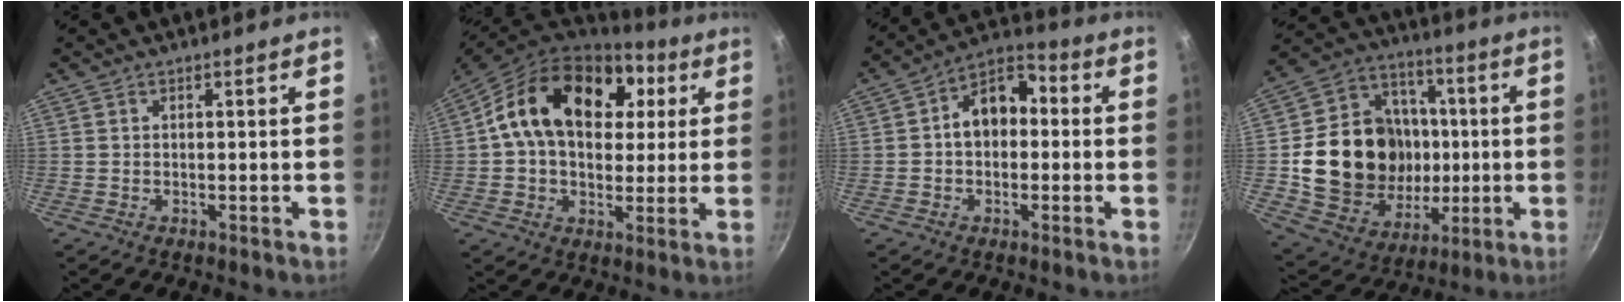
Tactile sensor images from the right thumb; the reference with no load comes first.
{"total": 21.4, "force": [5.6, 15.0, 14.3], "torque": [-0.220, 0.014, 0.081]}
{"total": 10.0, "force": [0.3, 7.2, 6.9], "torque": [-0.062, 0.038, -0.013]}
{"total": 23.6, "force": [-0.5, 19.5, 13.4], "torque": [-0.207, 0.027, 0.004]}